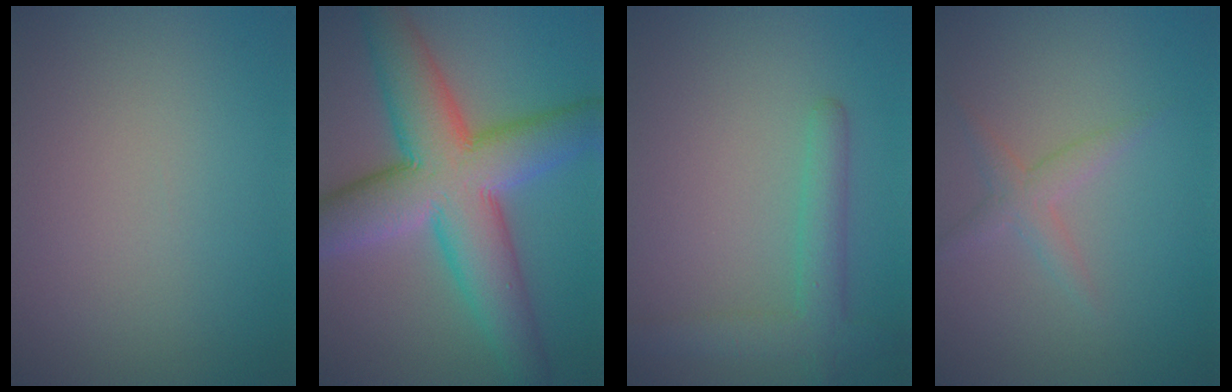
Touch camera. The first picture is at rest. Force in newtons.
{"total": 12.1, "press": 12.1, "slide": 0.3}
{"total": 3.5, "press": 3.5, "slide": 0.2}
{"total": 1.8, "press": 1.8, "slide": 0.1}